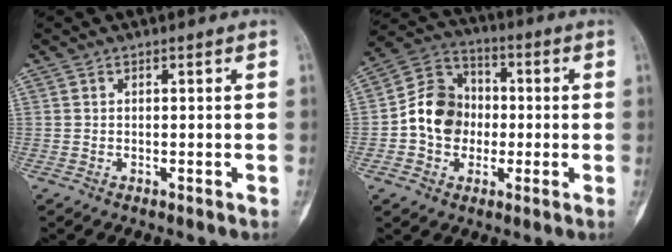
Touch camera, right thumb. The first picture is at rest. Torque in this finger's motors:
{"motor_torque": [0.05, 0.05, 0.02, 0.01, 0.06]}